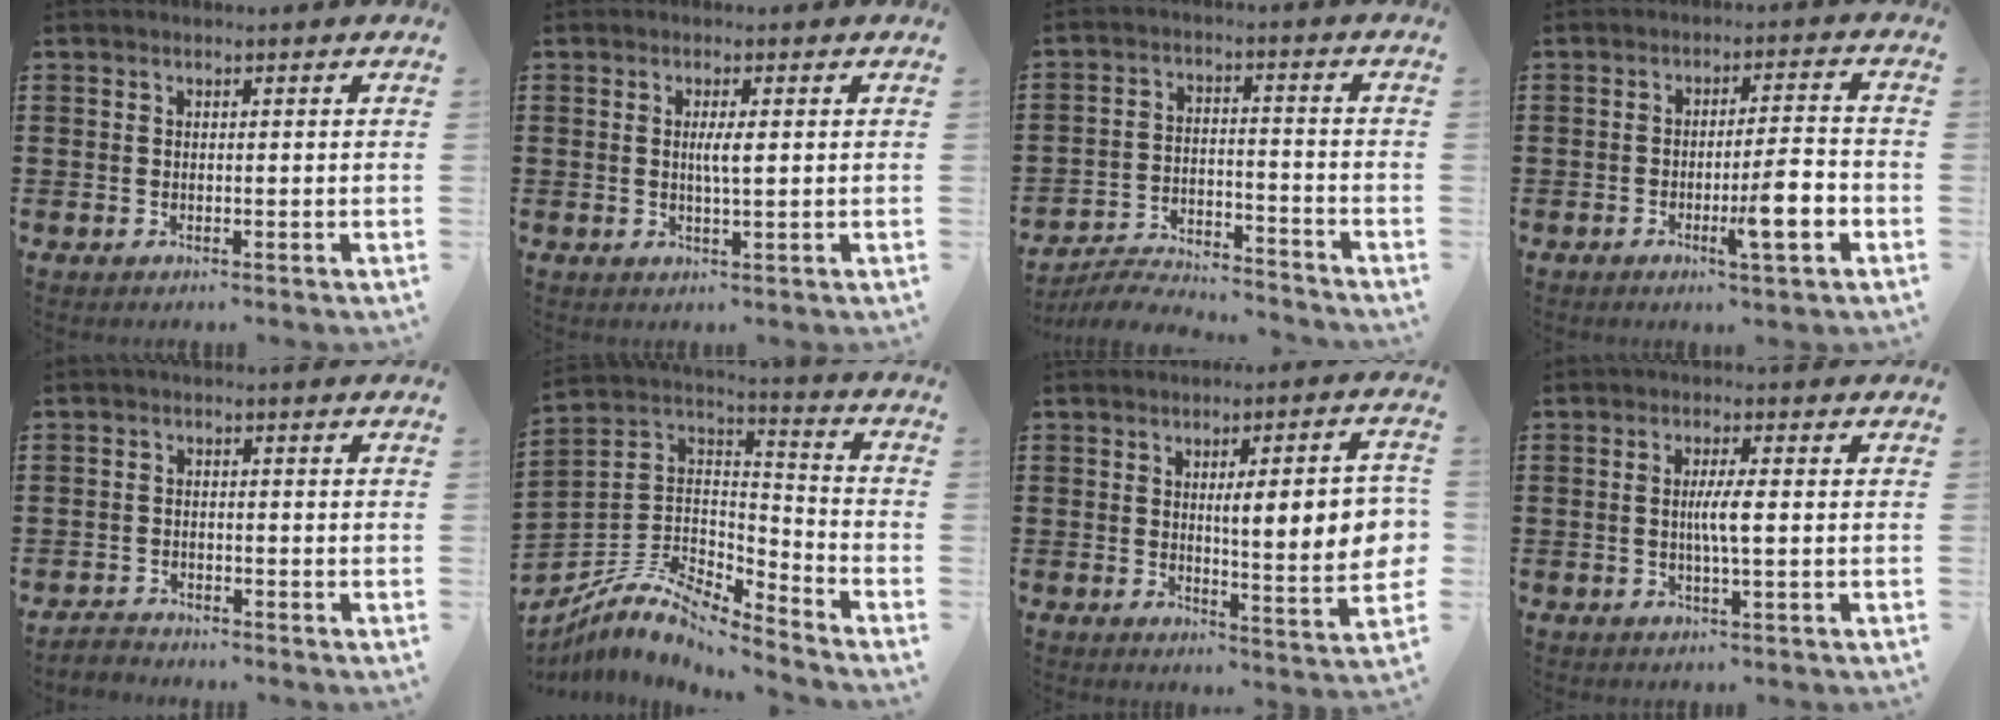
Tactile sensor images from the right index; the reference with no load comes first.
{"total": 2.5, "force": [0.3, 0.2, 2.5], "torque": [-0.049, -0.003, 0.003]}
{"total": 5.6, "force": [-5.5, 0.6, 1.1], "torque": [-0.024, 0.008, -0.111]}
{"total": 7.3, "force": [-2.6, 1.0, 6.7], "torque": [-0.112, -0.004, -0.044]}
{"total": 1.7, "force": [-1.7, 0.4, -0.1], "torque": [-0.003, 0.005, -0.037]}
{"total": 7.8, "force": [-6.6, 2.7, 3.3], "torque": [-0.086, 0.000, -0.134]}
{"total": 9.7, "force": [1.2, 2.2, 9.4], "torque": [-0.146, -0.001, 0.012]}
{"total": 3.6, "force": [-0.1, 0.1, 3.6], "torque": [-0.066, -0.006, -0.005]}